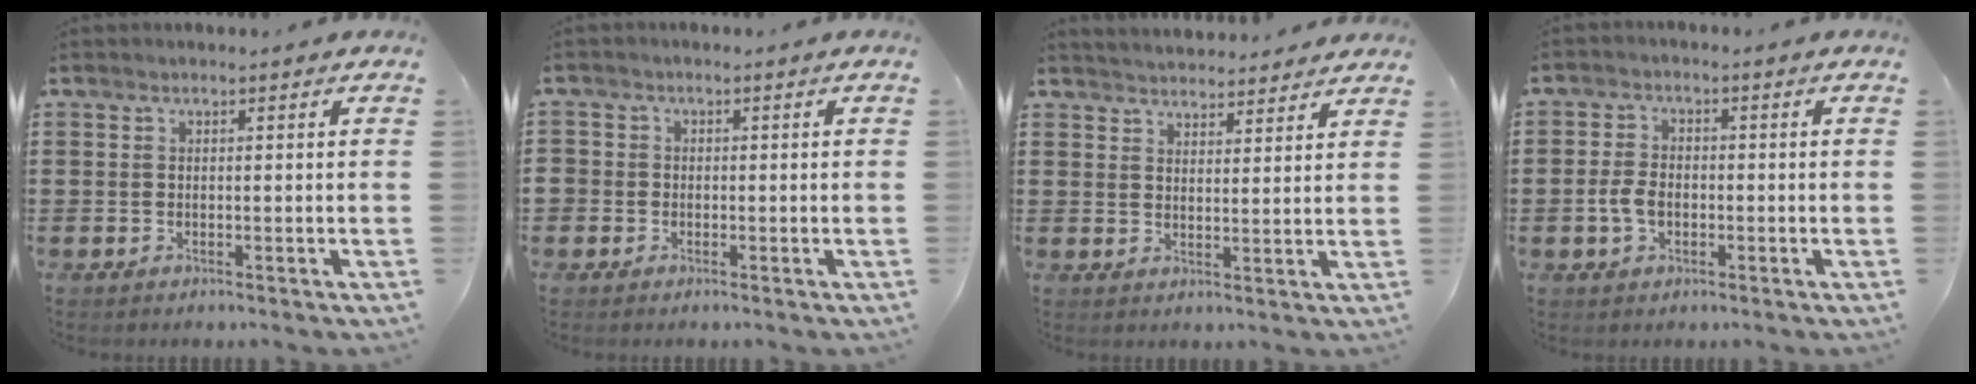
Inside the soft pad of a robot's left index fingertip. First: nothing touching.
{"total": 1.4, "force": [-0.5, 1.3, 0.0], "torque": [-0.007, 0.003, -0.015]}
{"total": 3.4, "force": [3.4, 0.0, 0.1], "torque": [-0.012, -0.016, 0.062]}
{"total": 3.9, "force": [-0.9, 2.5, 2.8], "torque": [-0.076, -0.003, -0.022]}